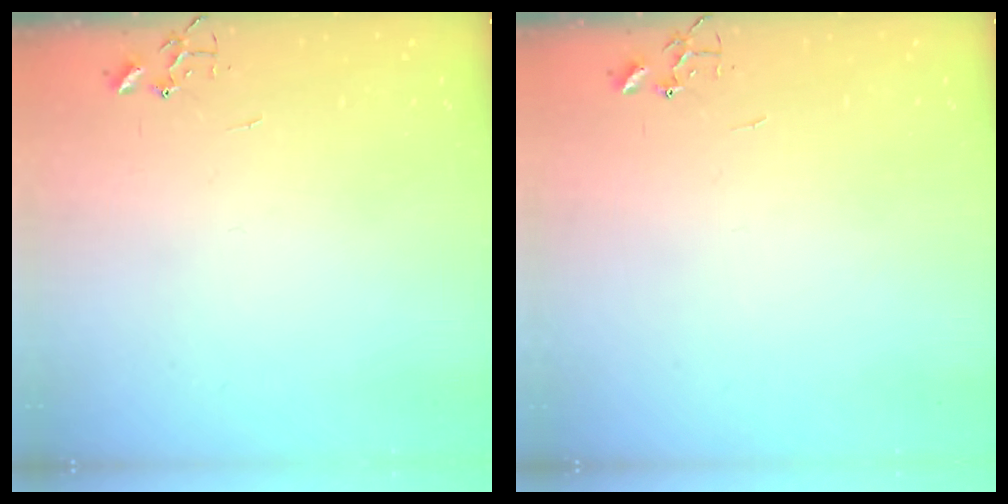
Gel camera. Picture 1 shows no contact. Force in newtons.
{"total": 0.0}